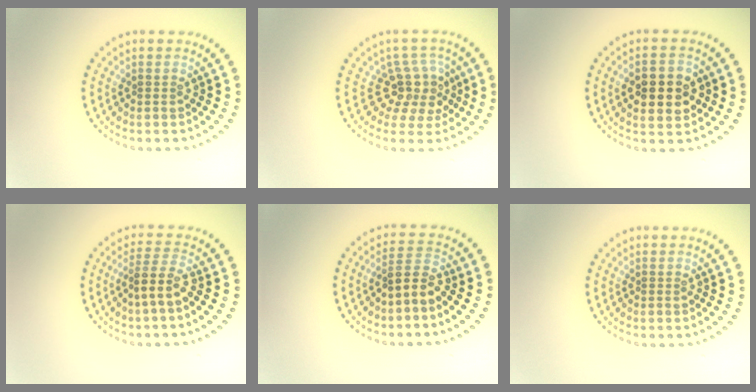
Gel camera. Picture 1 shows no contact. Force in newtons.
{"total": 3.6, "press": 2.6, "slide": 2.5}
{"total": 5.1, "press": 5.1, "slide": 0.2}
{"total": 2.7, "press": 2.0, "slide": 1.8}
{"total": 2.2, "press": 1.9, "slide": 1.3}
{"total": 0.0}